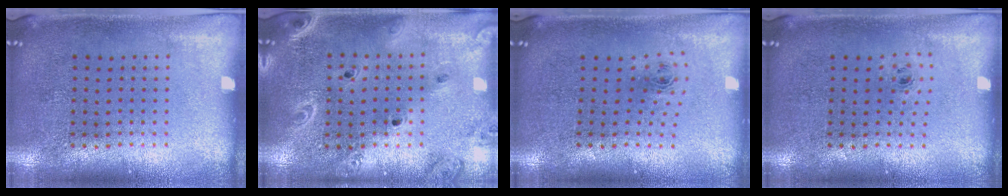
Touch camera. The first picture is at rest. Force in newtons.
{"total": 2.0, "press": 1.9, "slide": 0.7}
{"total": 0.9, "press": 0.4, "slide": 0.8}
{"total": 0.5, "press": 0.3, "slide": 0.4}